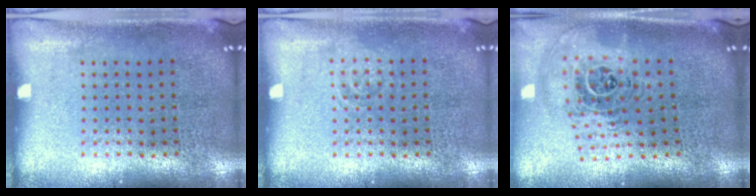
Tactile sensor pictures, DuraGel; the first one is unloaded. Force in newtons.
{"total": 1.0, "press": 1.0, "slide": 0.2}
{"total": 1.6, "press": 1.4, "slide": 0.8}